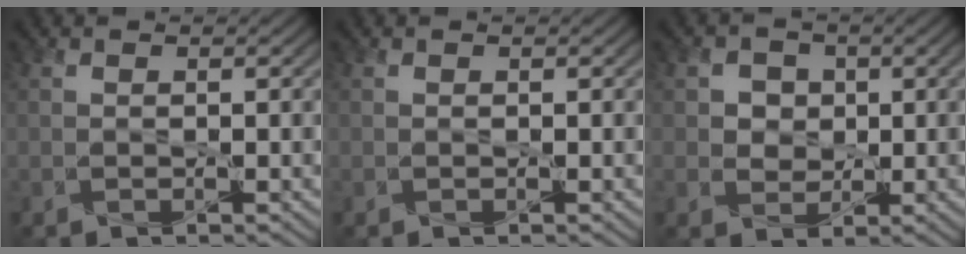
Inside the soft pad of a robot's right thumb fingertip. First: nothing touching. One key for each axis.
{"total": 0.0}
{"total": 4.3, "fx": 1.2, "fy": 3.8, "fz": 1.5, "tx": -0.041, "ty": -0.006, "tz": 0.022}